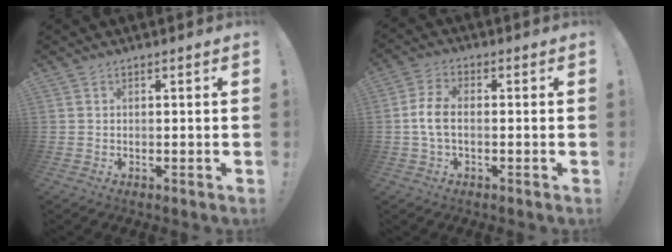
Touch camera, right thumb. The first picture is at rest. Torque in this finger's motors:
{"motor_torque": [-0.15, 0.05, -0.10, 0.25, -0.06]}